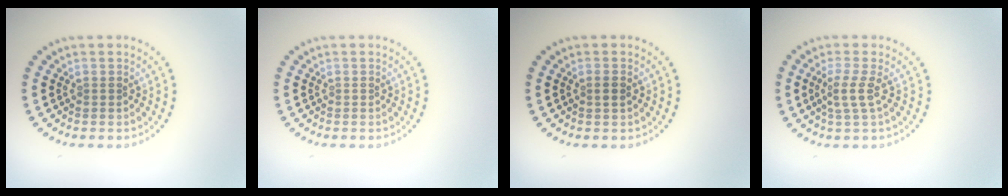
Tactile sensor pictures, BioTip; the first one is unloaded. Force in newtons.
{"total": 0.0}
{"total": 0.8, "press": 0.8, "slide": 0.2}
{"total": 2.3, "press": 1.8, "slide": 1.4}